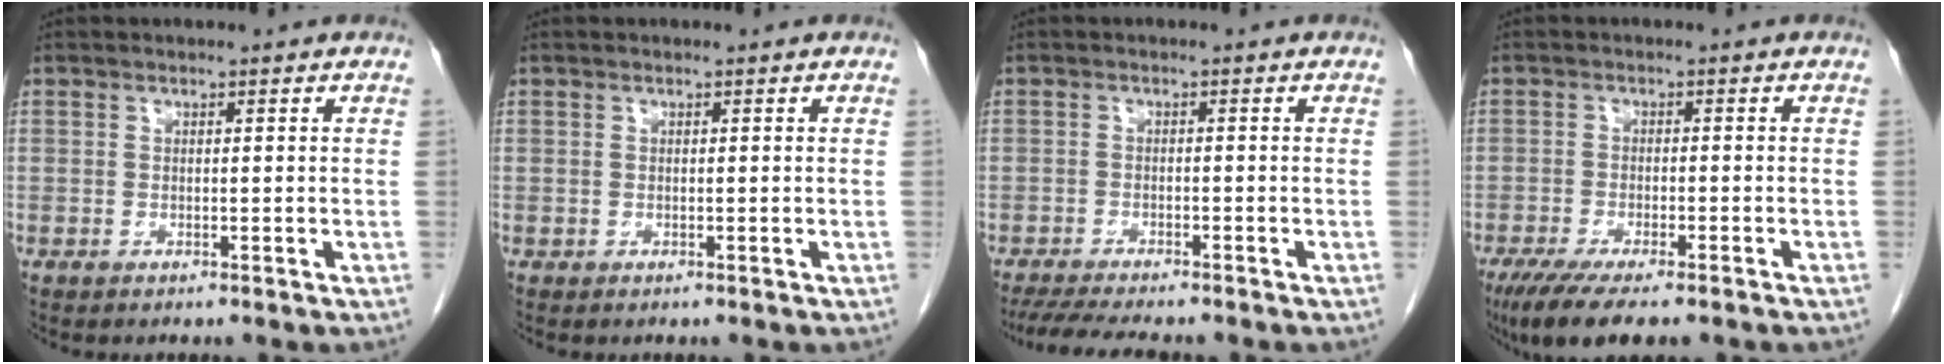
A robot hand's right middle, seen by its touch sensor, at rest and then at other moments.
{"total": 0.0}
{"total": 8.8, "force": [-7.7, 1.0, 4.2], "torque": [-0.063, -0.014, -0.118]}
{"total": 10.1, "force": [-7.5, 2.1, 6.3], "torque": [-0.093, -0.018, -0.115]}